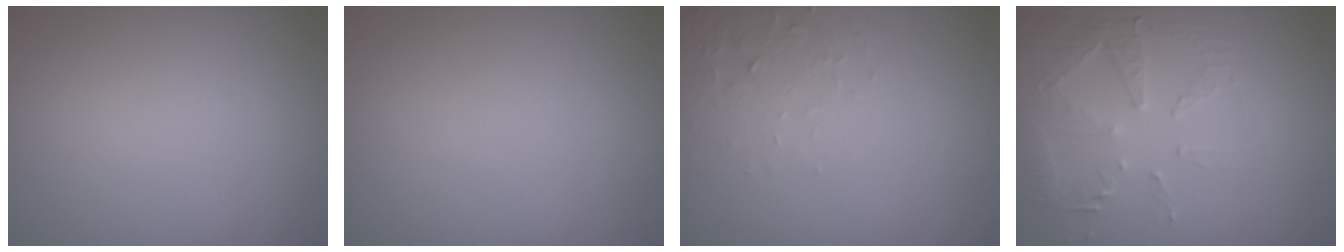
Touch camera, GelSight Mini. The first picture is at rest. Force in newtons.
{"total": 0.0}
{"total": 2.2, "press": 2.2, "slide": 0.4}
{"total": 5.2, "press": 3.8, "slide": 3.5}